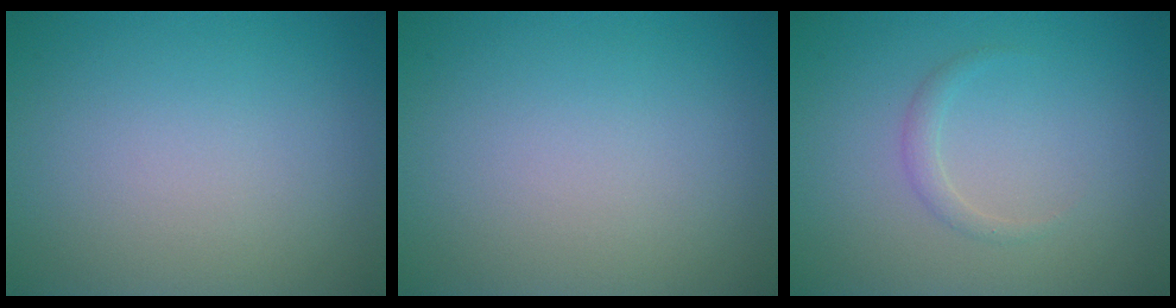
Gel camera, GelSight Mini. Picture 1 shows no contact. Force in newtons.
{"total": 0.0}
{"total": 1.1, "press": 1.1, "slide": 0.0}